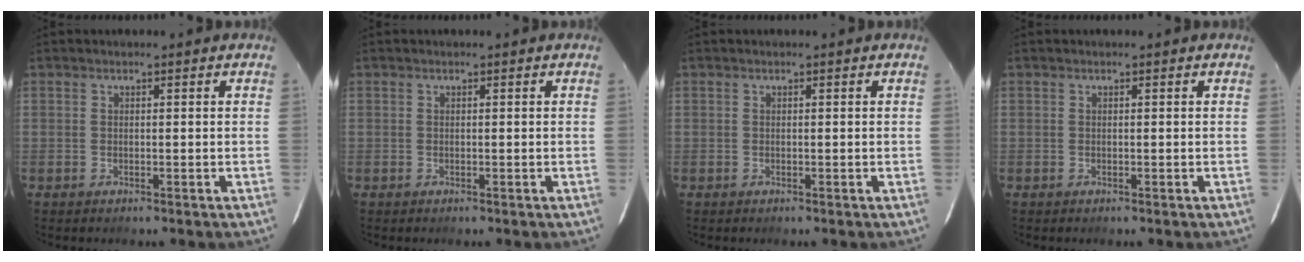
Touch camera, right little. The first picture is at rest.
{"total": 0.0}
{"total": 0.0}
{"total": 0.0}